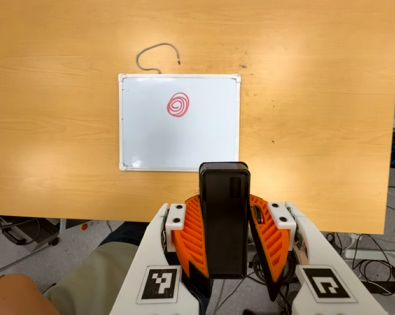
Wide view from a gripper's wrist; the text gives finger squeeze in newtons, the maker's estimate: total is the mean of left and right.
{"total": 8.9, "left": 7.6, "right": 10.2}